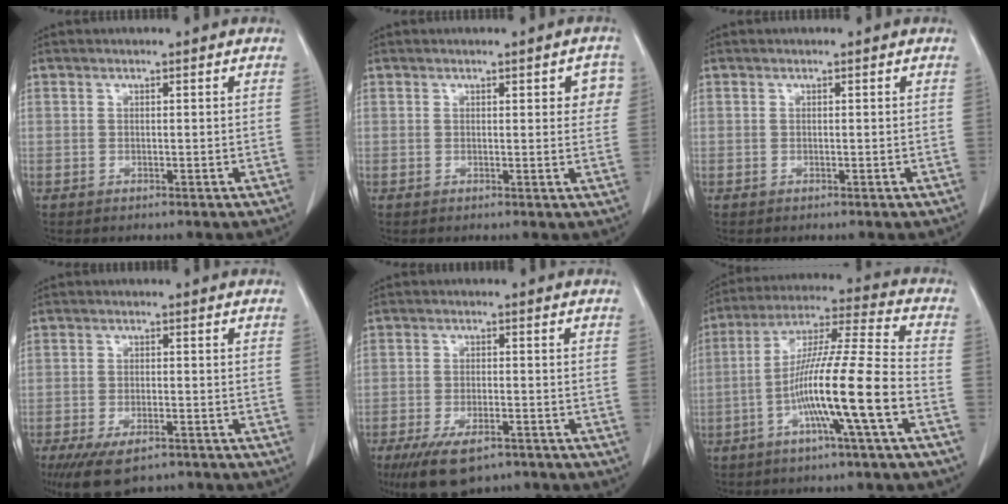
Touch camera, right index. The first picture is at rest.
{"total": 3.5, "force": [1.2, 1.3, 3.0], "torque": [-0.024, 0.003, 0.009]}
{"total": 0.0}
{"total": 9.1, "force": [-6.7, 3.4, 5.1], "torque": [-0.084, -0.010, -0.104]}
{"total": 9.5, "force": [-6.8, 3.6, 5.7], "torque": [-0.097, -0.012, -0.107]}
{"total": 15.3, "force": [-5.1, -0.8, 14.4], "torque": [-0.263, 0.002, -0.098]}